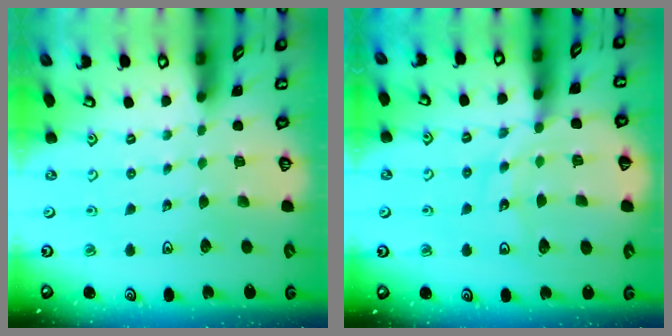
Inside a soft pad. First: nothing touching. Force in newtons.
{"total": 12.9, "press": 12.8, "slide": 1.6}